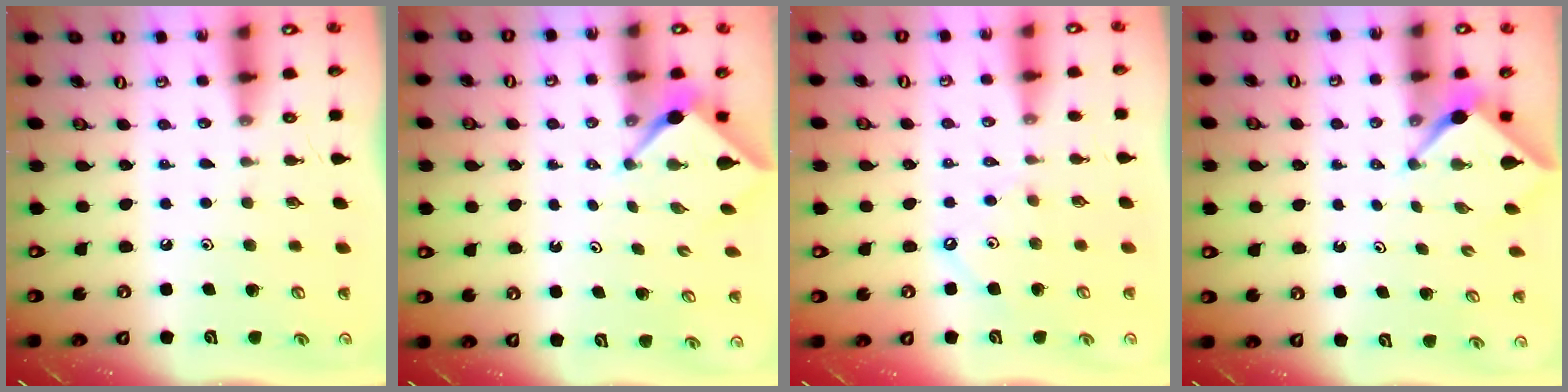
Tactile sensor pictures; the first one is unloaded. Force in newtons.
{"total": 2.5, "press": 2.5, "slide": 0.3}
{"total": 1.8, "press": 1.8, "slide": 0.3}
{"total": 2.5, "press": 2.5, "slide": 0.3}